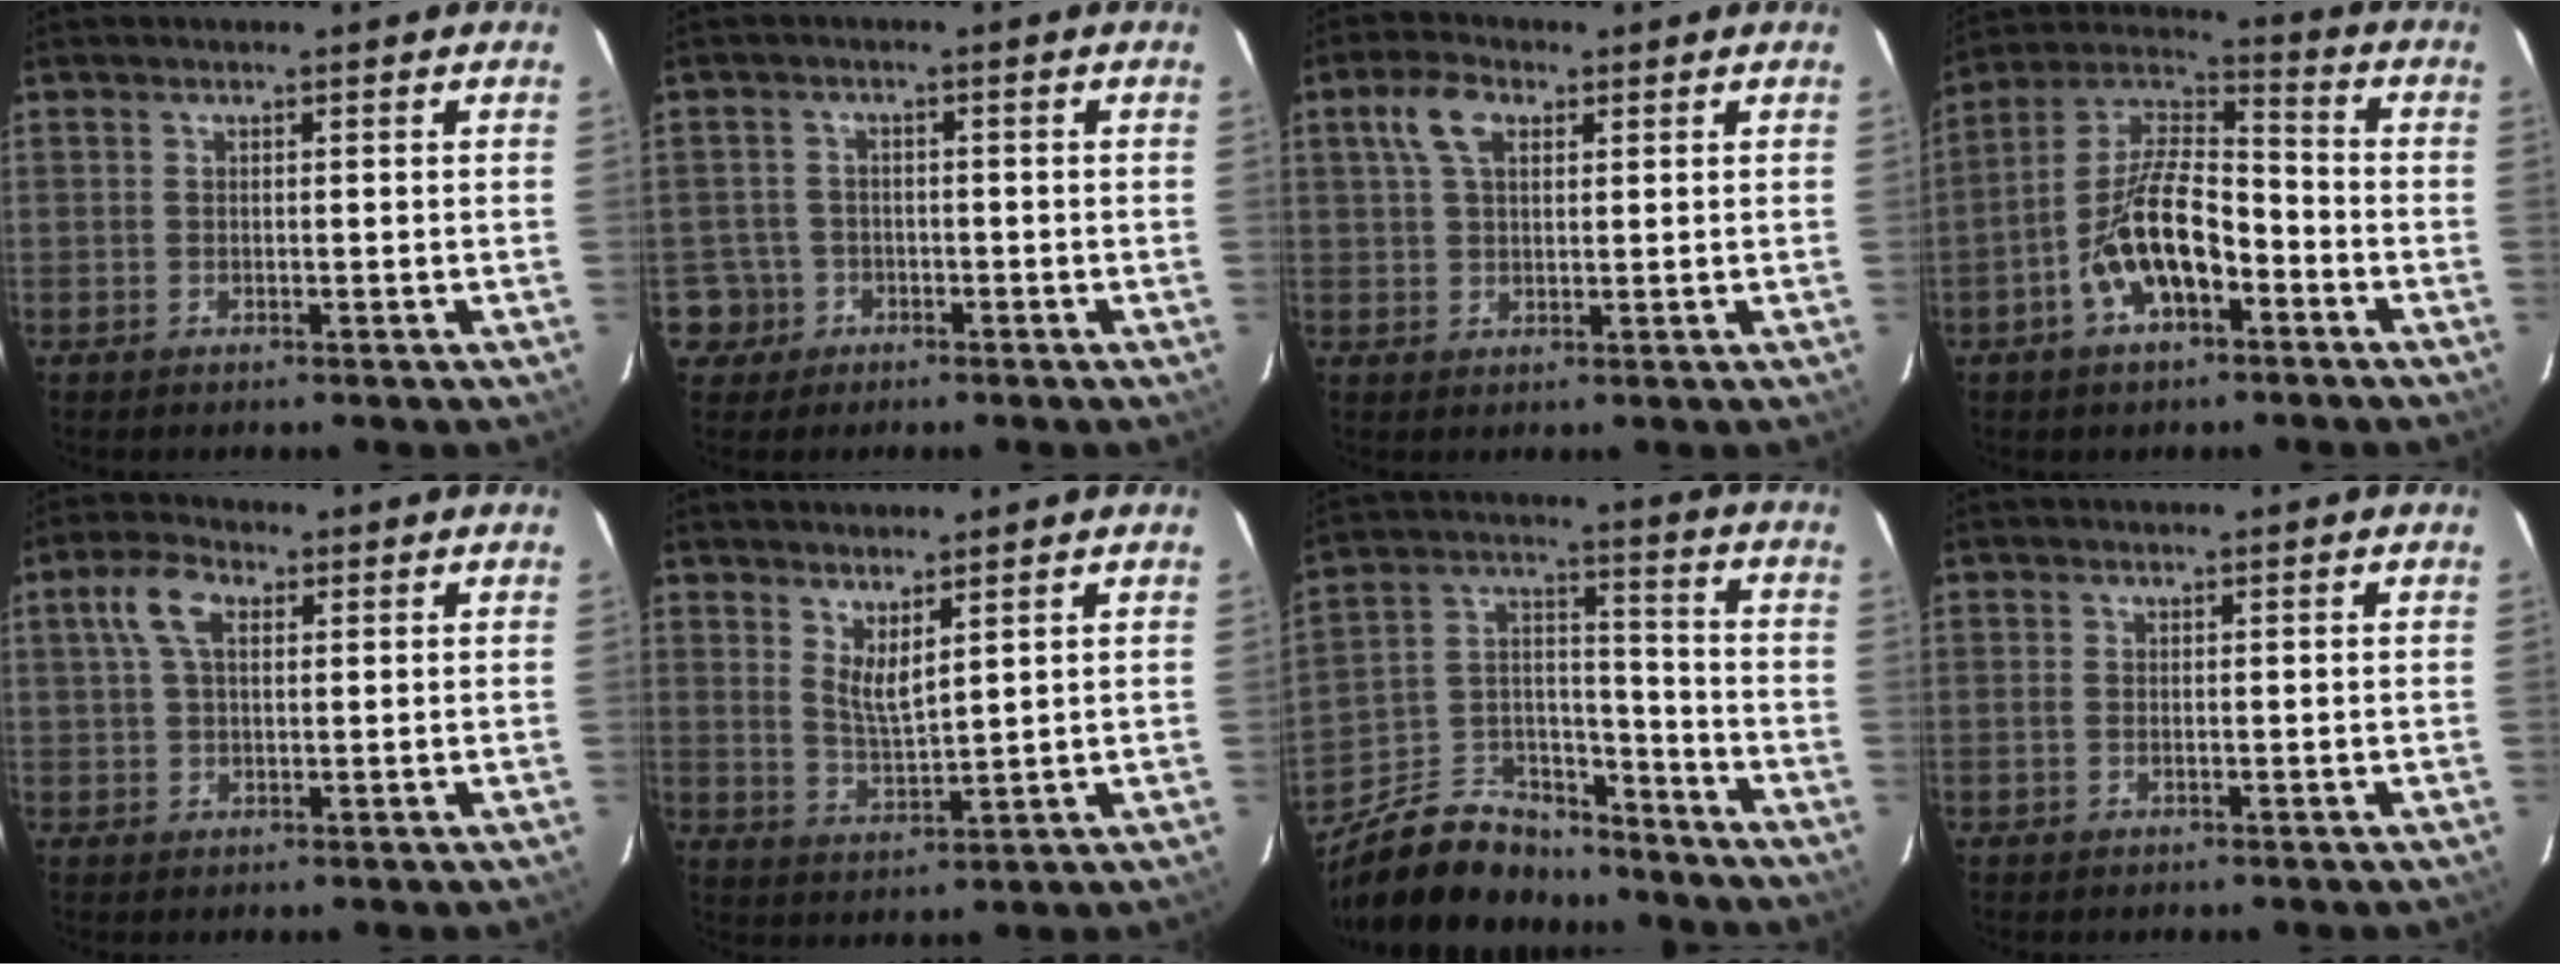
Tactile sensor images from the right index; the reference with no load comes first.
{"total": 4.5, "force": [-1.7, 4.1, -0.1], "torque": [-0.003, 0.024, -0.030]}
{"total": 5.8, "force": [2.3, 3.2, 4.2], "torque": [-0.084, 0.019, 0.045]}
{"total": 13.9, "force": [-5.8, 6.1, 11.0], "torque": [-0.220, 0.011, -0.106]}
{"total": 5.8, "force": [1.9, 3.2, 4.5], "torque": [-0.092, 0.020, 0.035]}
{"total": 4.6, "force": [3.1, 1.0, 3.2], "torque": [-0.057, -0.012, 0.056]}
{"total": 17.7, "force": [-13.6, 8.9, 7.2], "torque": [-0.158, 0.049, -0.214]}
{"total": 0.8, "force": [-0.2, 0.5, 0.6], "torque": [-0.014, 0.000, -0.006]}